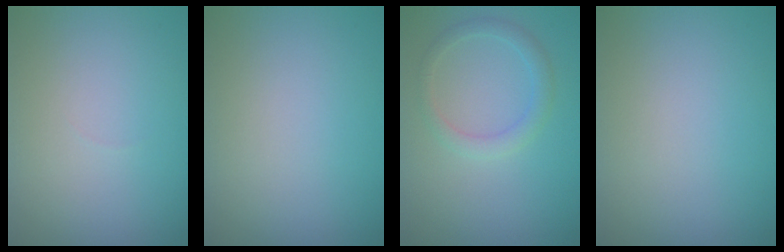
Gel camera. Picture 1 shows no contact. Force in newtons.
{"total": 0.0}
{"total": 1.9, "press": 1.9, "slide": 0.1}
{"total": 0.0}